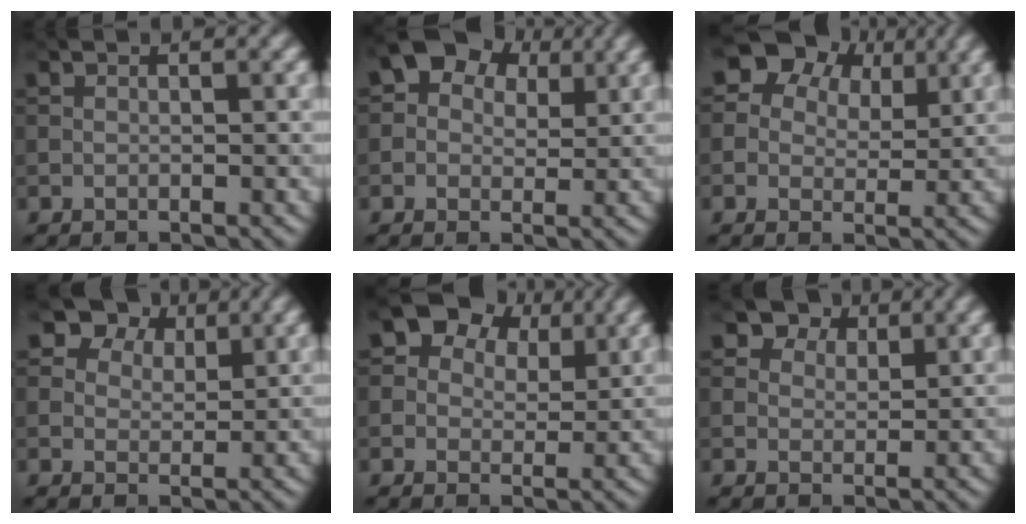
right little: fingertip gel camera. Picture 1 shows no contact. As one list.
[{"total": 8.7, "force": [3.6, 6.4, 4.5], "torque": [-0.058, 0.029, 0.026]}, {"total": 9.4, "force": [5.1, 6.7, 4.4], "torque": [-0.070, 0.019, 0.072]}, {"total": 6.8, "force": [4.6, 4.3, 2.6], "torque": [-0.057, 0.001, 0.072]}, {"total": 8.3, "force": [4.3, 5.9, 4.0], "torque": [-0.069, 0.016, 0.049]}, {"total": 4.9, "force": [3.5, 2.9, 1.8], "torque": [-0.042, -0.013, 0.060]}]